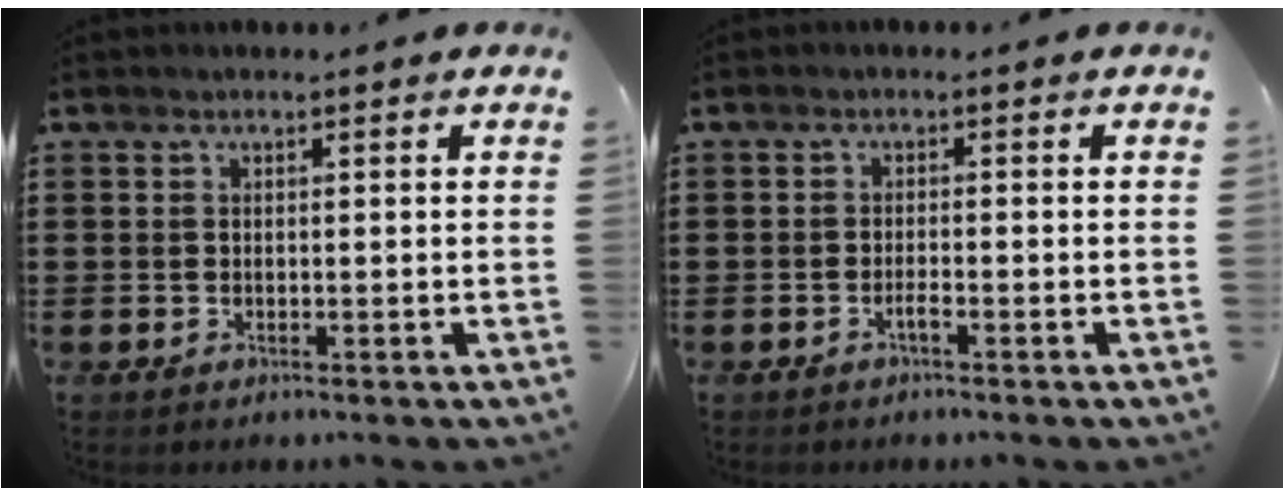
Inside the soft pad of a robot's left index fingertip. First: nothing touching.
{"total": 1.4, "force": [-0.8, 0.1, 1.1], "torque": [-0.020, -0.004, -0.014]}